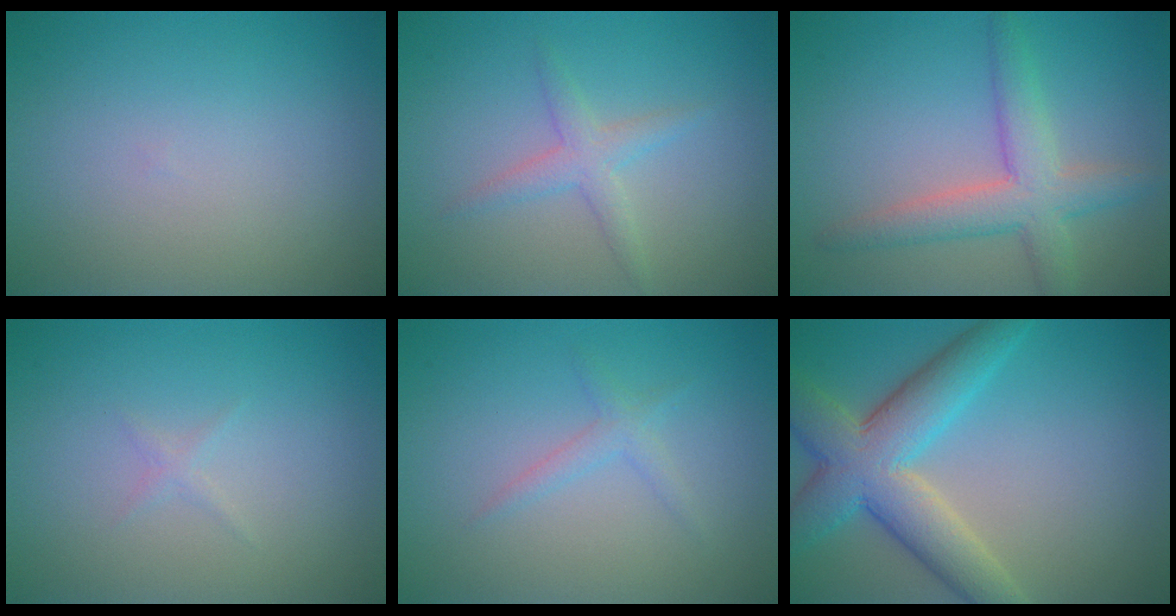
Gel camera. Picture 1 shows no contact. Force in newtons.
{"total": 2.1, "press": 2.1, "slide": 0.0}
{"total": 4.6, "press": 4.6, "slide": 0.2}
{"total": 0.5, "press": 0.5, "slide": 0.0}
{"total": 1.3, "press": 1.3, "slide": 0.1}
{"total": 7.6, "press": 7.6, "slide": 0.5}